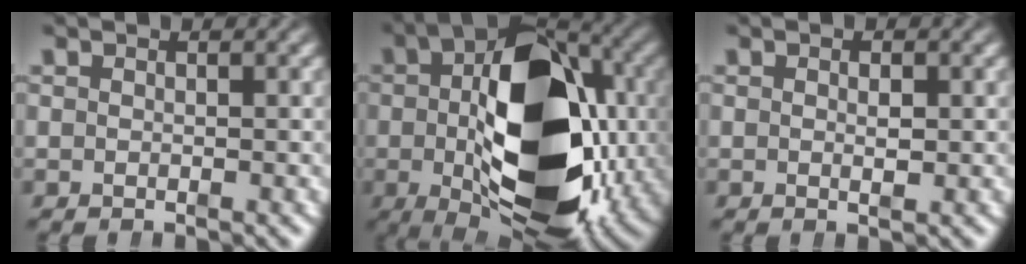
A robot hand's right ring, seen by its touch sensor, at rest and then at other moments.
{"total": 21.5, "force": [-2.2, 11.6, 18.0], "torque": [-0.299, -0.036, -0.015]}
{"total": 1.2, "force": [0.0, 0.5, 1.1], "torque": [-0.016, -0.005, -0.001]}